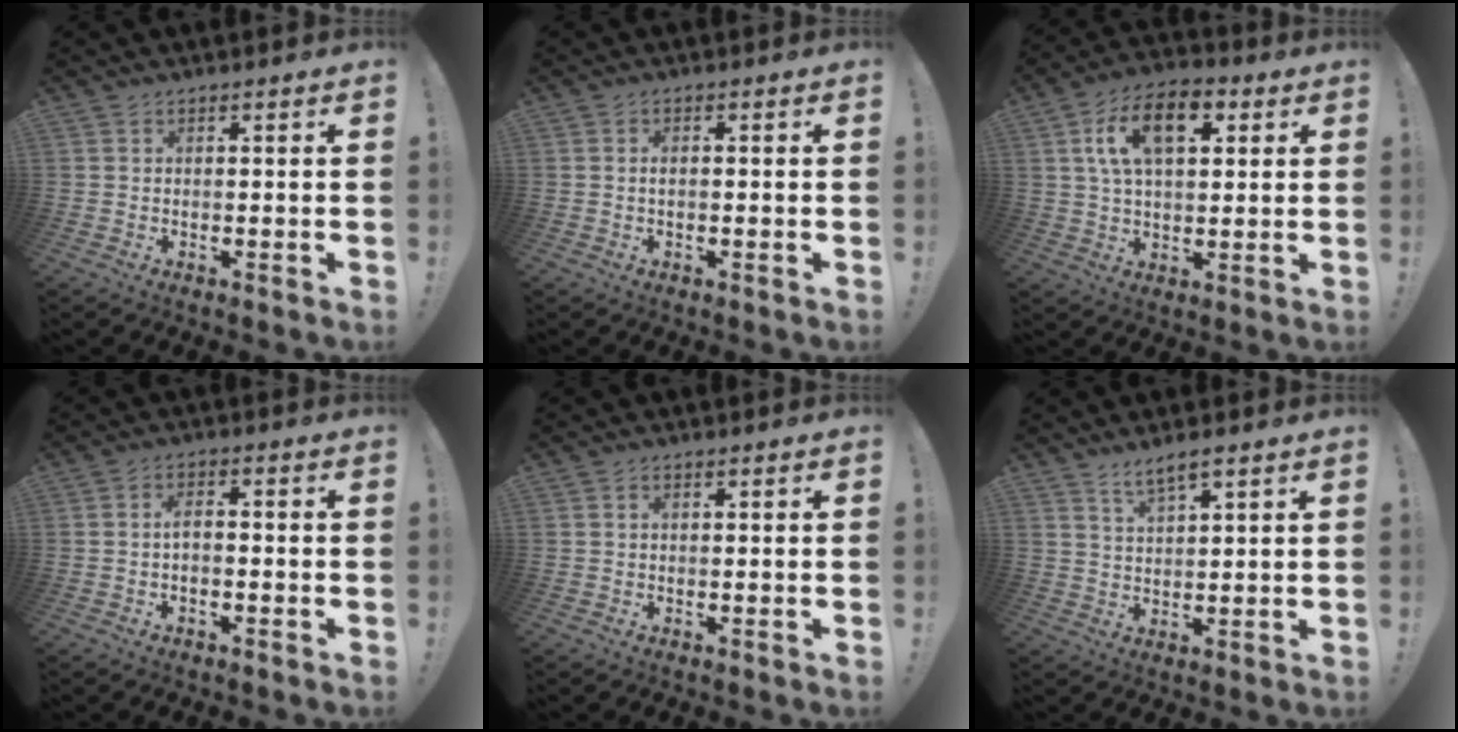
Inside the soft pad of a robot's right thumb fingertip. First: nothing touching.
{"total": 1.4, "force": [-0.4, 0.5, 1.2], "torque": [-0.024, 0.004, -0.008]}
{"total": 14.4, "force": [5.0, 7.8, 11.0], "torque": [-0.187, 0.005, 0.088]}
{"total": 2.6, "force": [-0.9, 0.8, 2.3], "torque": [-0.043, 0.003, -0.017]}
{"total": 0.5, "force": [0.2, 0.2, 0.4], "torque": [-0.002, -0.002, 0.003]}
{"total": 4.7, "force": [3.7, 0.6, 2.7], "torque": [-0.048, -0.021, 0.064]}